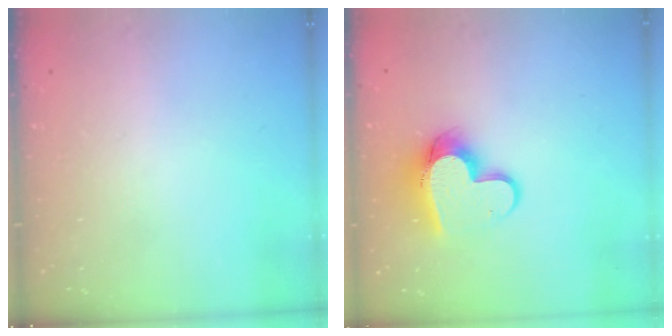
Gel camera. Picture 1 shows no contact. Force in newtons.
{"total": 12.6, "press": 12.6, "slide": 1.2}